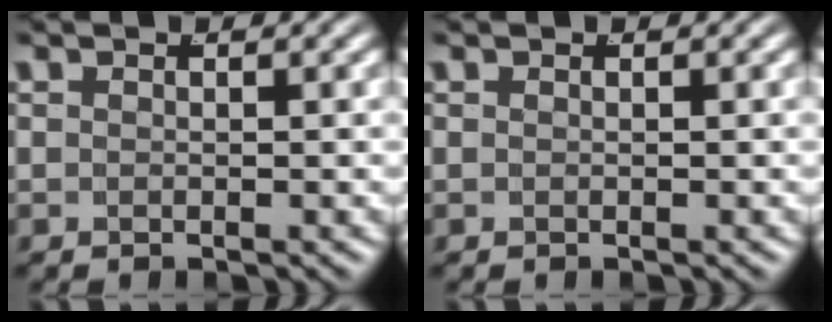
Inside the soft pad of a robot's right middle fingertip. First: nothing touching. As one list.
[{"total": 0.0}]